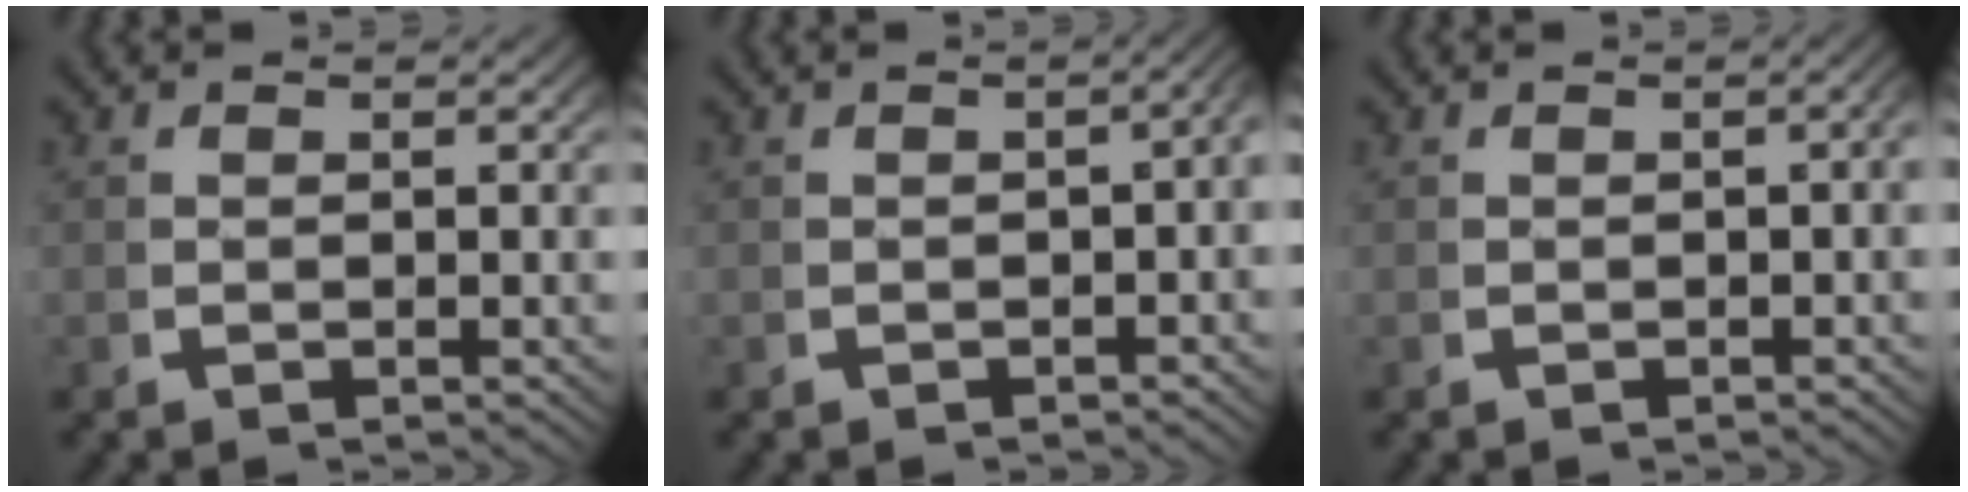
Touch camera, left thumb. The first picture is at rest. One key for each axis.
{"total": 3.1, "fx": -0.7, "fy": 1.5, "fz": 2.6, "tx": -0.028, "ty": 0.010, "tz": -0.011}
{"total": 1.2, "fx": -0.5, "fy": 0.5, "fz": 1.0, "tx": -0.011, "ty": 0.003, "tz": -0.007}